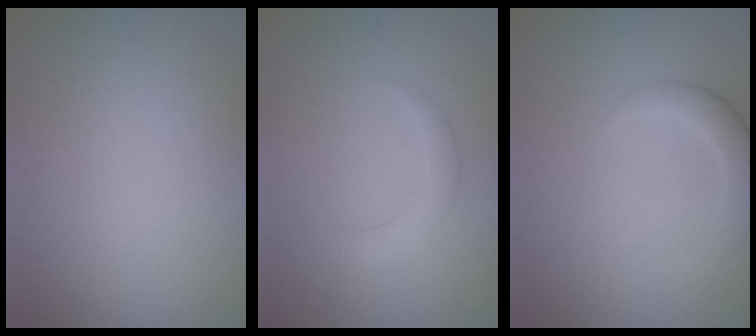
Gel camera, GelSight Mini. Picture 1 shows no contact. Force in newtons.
{"total": 2.0, "press": 2.0, "slide": 0.2}
{"total": 2.7, "press": 2.7, "slide": 0.2}